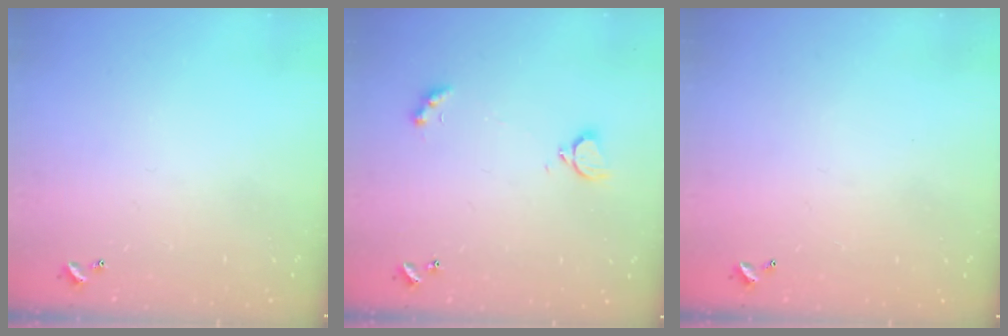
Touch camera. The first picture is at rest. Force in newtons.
{"total": 2.9, "press": 2.9, "slide": 0.6}
{"total": 2.8, "press": 2.8, "slide": 0.1}